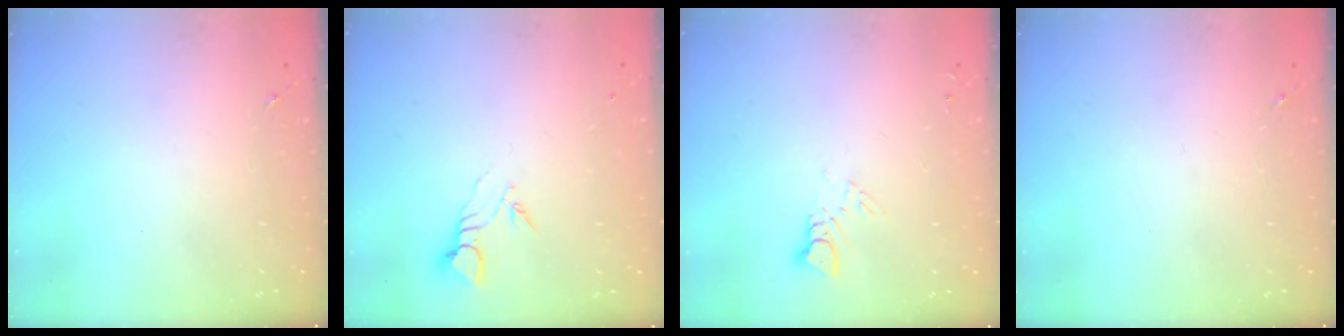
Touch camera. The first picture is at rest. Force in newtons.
{"total": 3.8, "press": 3.8, "slide": 0.3}
{"total": 3.1, "press": 3.0, "slide": 0.3}
{"total": 0.0}